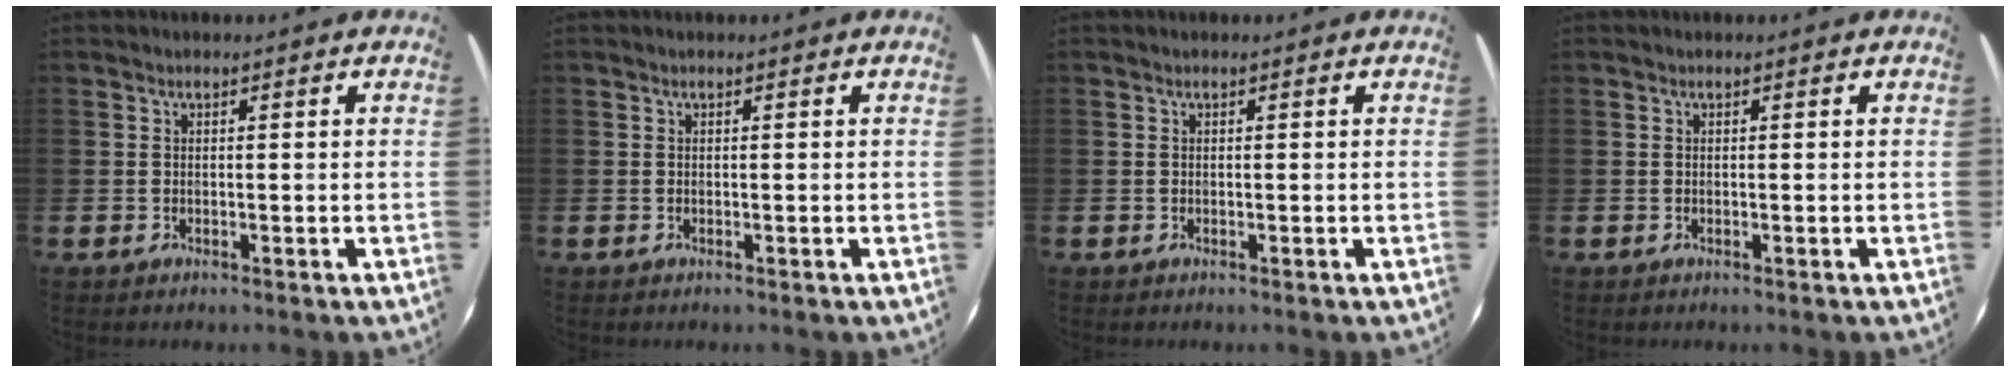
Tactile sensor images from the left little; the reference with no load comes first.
{"total": 0.0}
{"total": 0.0}
{"total": 0.0}